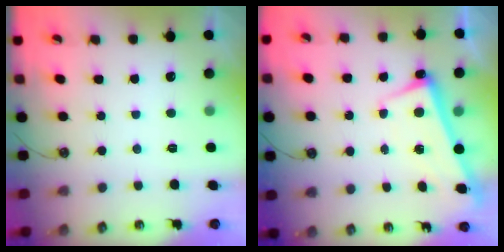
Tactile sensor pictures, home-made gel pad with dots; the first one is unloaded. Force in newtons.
{"total": 2.4, "press": 2.3, "slide": 0.9}